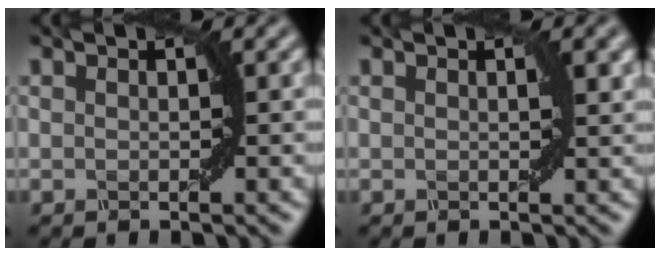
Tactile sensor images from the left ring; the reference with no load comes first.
{"total": 1.0, "force": [0.4, 0.3, 0.9], "torque": [-0.010, 0.003, 0.007]}